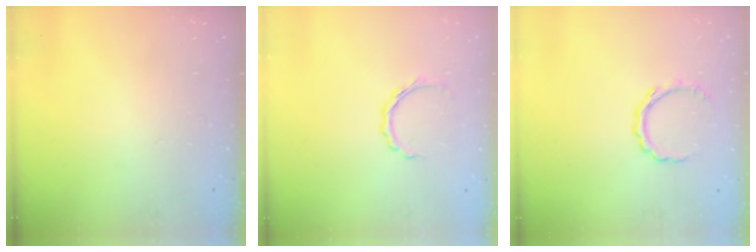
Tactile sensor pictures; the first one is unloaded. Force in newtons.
{"total": 5.4, "press": 5.2, "slide": 1.4}
{"total": 5.8, "press": 5.8, "slide": 0.1}